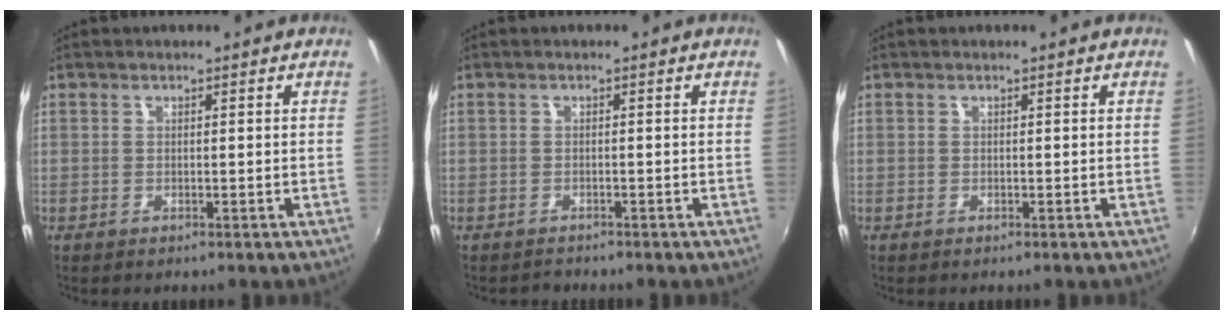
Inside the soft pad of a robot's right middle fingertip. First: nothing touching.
{"total": 1.1, "force": [-1.0, 0.3, -0.2], "torque": [0.000, 0.002, -0.016]}
{"total": 0.0}